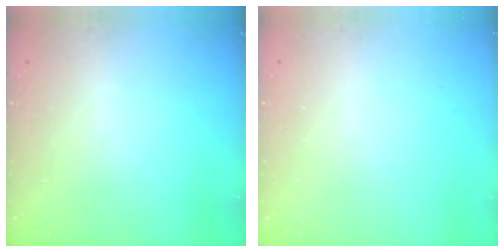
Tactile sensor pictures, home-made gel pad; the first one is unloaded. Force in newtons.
{"total": 0.0}